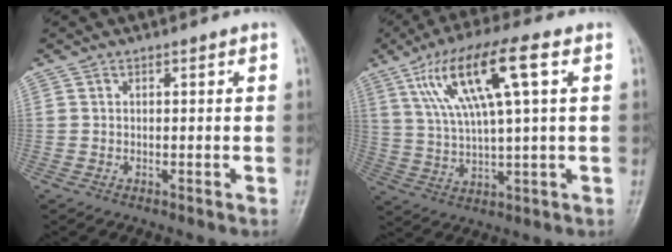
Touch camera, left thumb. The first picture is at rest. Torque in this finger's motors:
{"motor_torque": [0.77, 0.92, 1.39, -1.38, 0.40]}